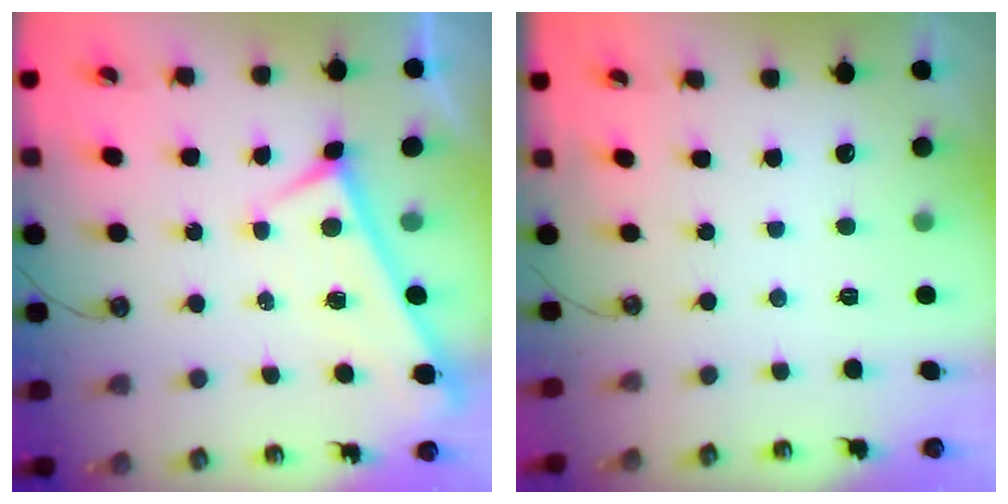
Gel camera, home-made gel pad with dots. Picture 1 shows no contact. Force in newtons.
{"total": 0.0}